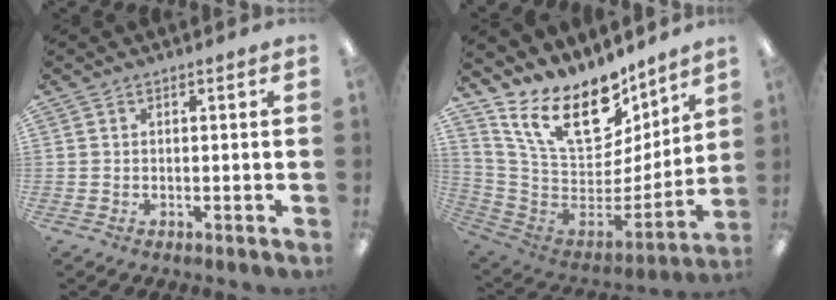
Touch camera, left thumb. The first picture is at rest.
{"total": 20.7, "force": [13.9, 9.6, 12.0], "torque": [-0.220, -0.101, 0.248]}